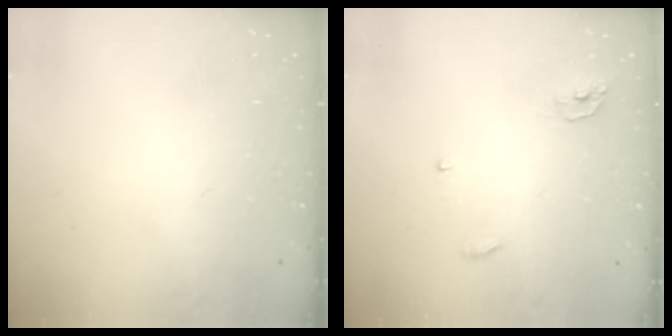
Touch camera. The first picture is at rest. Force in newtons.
{"total": 3.8, "press": 3.8, "slide": 0.5}